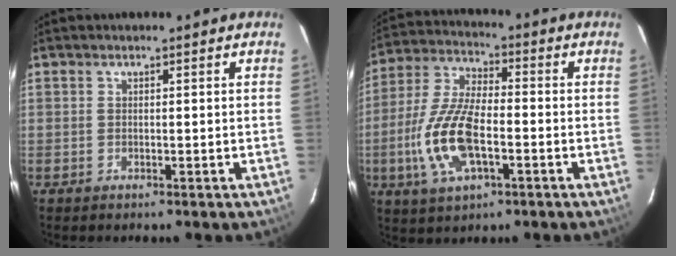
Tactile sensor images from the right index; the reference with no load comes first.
{"total": 14.0, "force": [-3.8, 5.9, 12.1], "torque": [-0.264, -0.001, -0.074]}